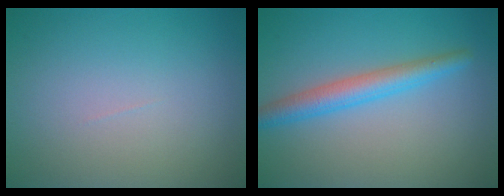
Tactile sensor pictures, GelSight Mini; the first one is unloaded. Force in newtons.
{"total": 3.4, "press": 3.4, "slide": 0.0}